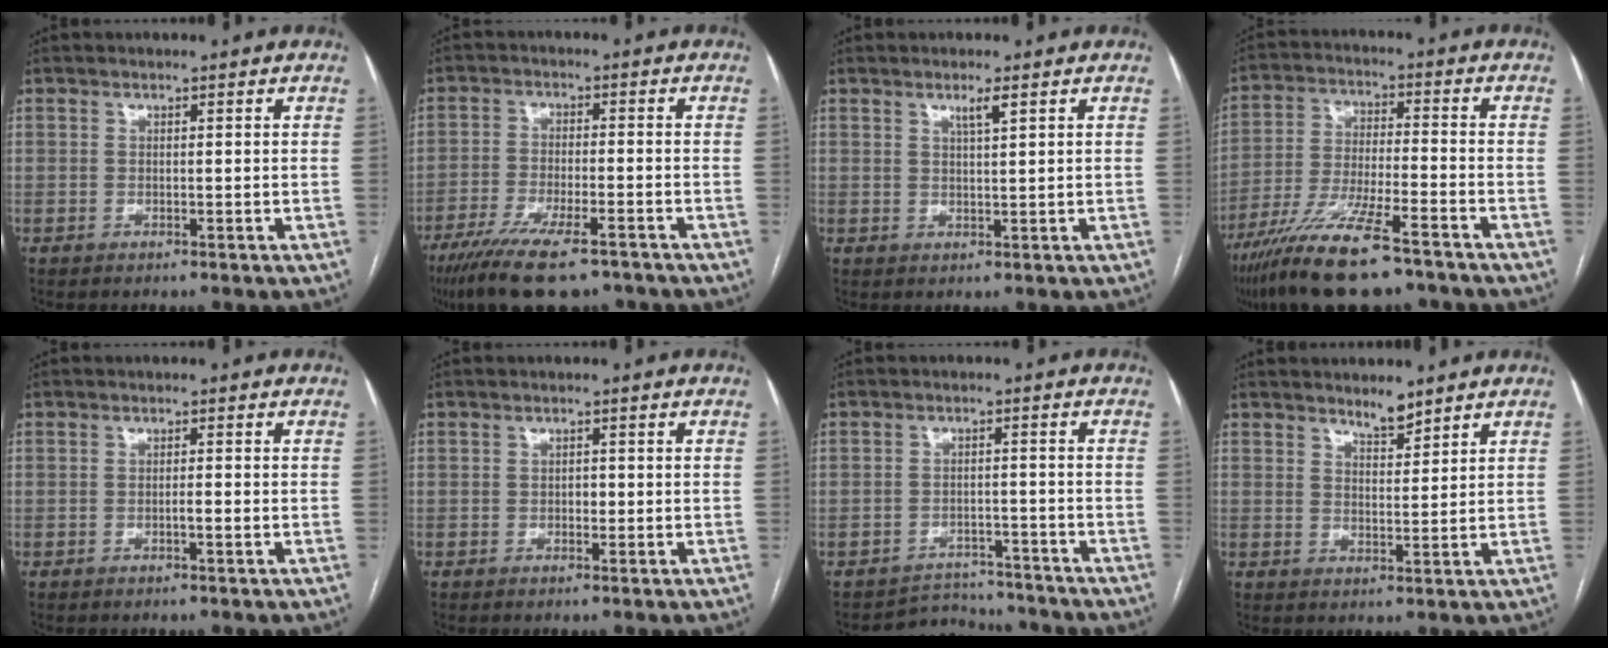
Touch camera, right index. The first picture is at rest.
{"total": 13.9, "force": [-10.3, 3.2, 8.7], "torque": [-0.152, -0.029, -0.168]}
{"total": 2.0, "force": [1.2, -0.1, 1.6], "torque": [-0.032, -0.004, 0.022]}
{"total": 15.5, "force": [-11.2, 2.4, 10.5], "torque": [-0.207, -0.041, -0.198]}
{"total": 1.3, "force": [-0.4, 0.1, 1.2], "torque": [-0.021, 0.001, -0.009]}
{"total": 1.1, "force": [-0.1, 0.8, 0.8], "torque": [-0.011, 0.002, -0.002]}
{"total": 5.9, "force": [-5.4, 2.0, -1.3], "torque": [0.025, 0.023, -0.078]}
{"total": 3.2, "force": [2.9, 0.6, 1.2], "torque": [-0.023, -0.008, 0.049]}